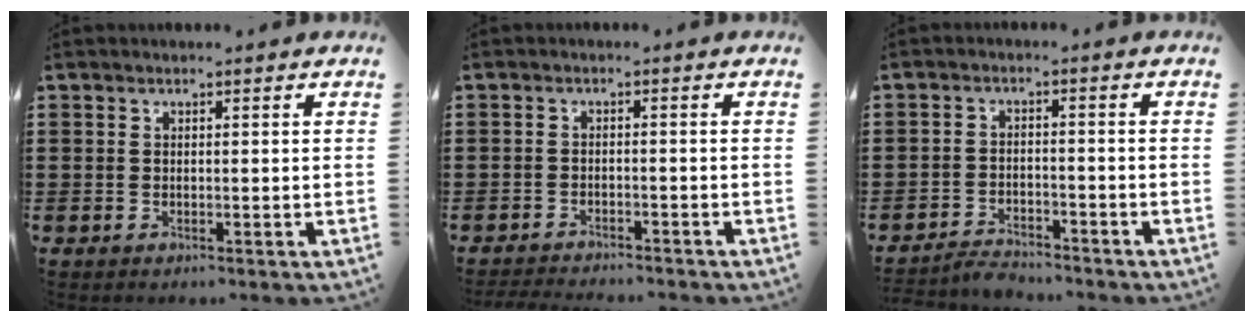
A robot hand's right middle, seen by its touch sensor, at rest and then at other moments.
{"total": 2.2, "force": [-2.2, 0.0, 0.2], "torque": [-0.008, -0.003, -0.046]}
{"total": 3.1, "force": [-3.1, 0.4, 0.2], "torque": [-0.009, 0.003, -0.065]}